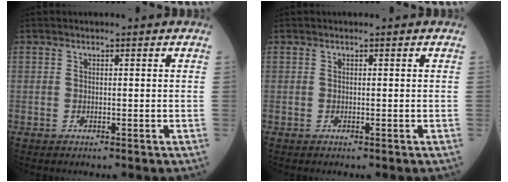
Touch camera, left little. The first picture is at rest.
{"total": 0.0}